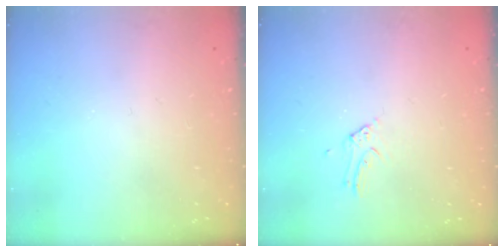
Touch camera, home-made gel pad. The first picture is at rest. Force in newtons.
{"total": 2.9, "press": 2.9, "slide": 0.3}